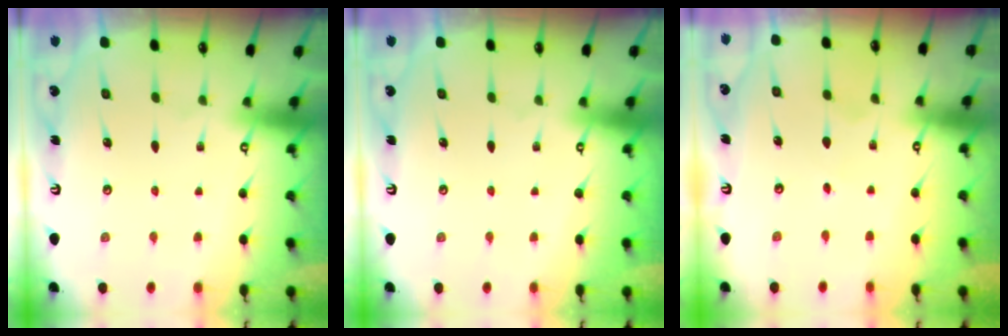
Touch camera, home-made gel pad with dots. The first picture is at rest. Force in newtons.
{"total": 0.0}
{"total": 2.5, "press": 2.5, "slide": 0.3}